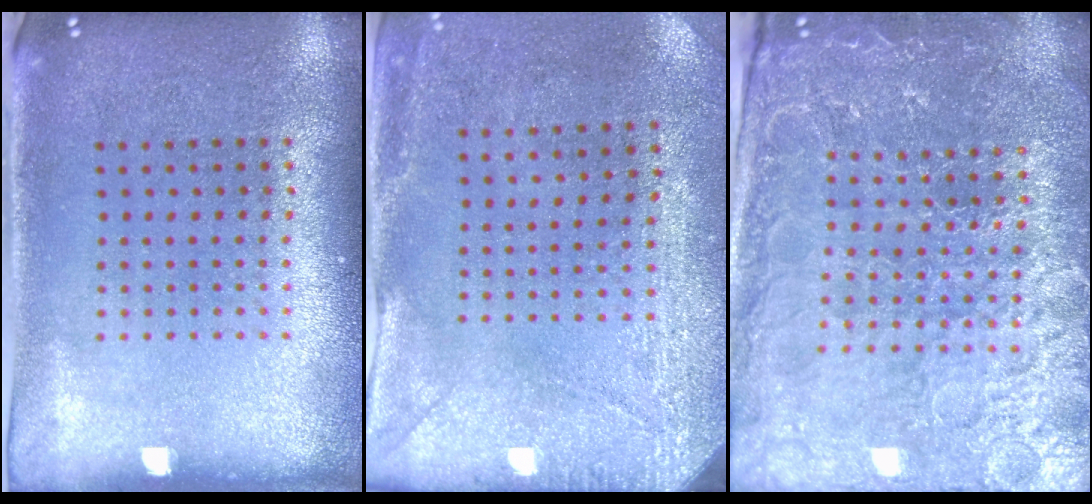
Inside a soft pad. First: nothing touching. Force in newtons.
{"total": 3.0, "press": 2.3, "slide": 1.8}
{"total": 4.7, "press": 4.4, "slide": 1.5}